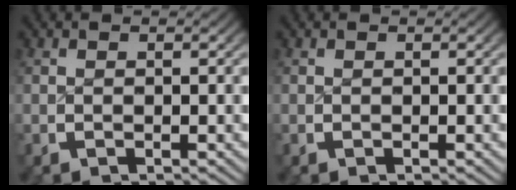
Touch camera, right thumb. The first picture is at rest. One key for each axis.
{"total": 0.0}